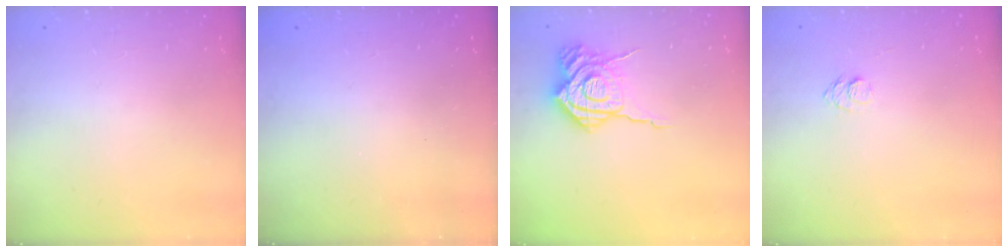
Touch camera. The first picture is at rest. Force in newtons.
{"total": 2.3, "press": 2.2, "slide": 0.7}
{"total": 15.9, "press": 15.9, "slide": 1.5}
{"total": 5.0, "press": 5.0, "slide": 0.5}